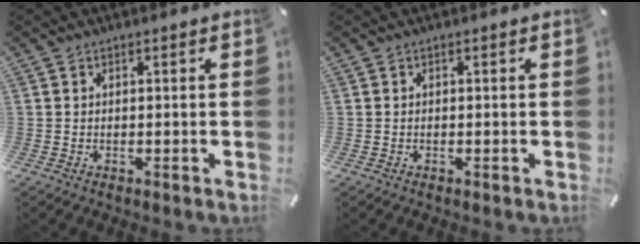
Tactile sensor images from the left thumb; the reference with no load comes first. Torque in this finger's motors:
{"motor_torque": [0.00, 0.00, 0.00, 0.00, 0.00]}